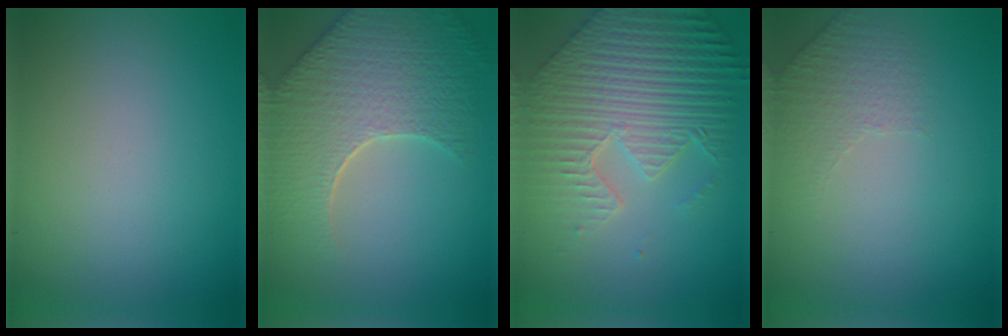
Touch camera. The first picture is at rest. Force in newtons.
{"total": 8.9, "press": 6.4, "slide": 6.2}
{"total": 9.3, "press": 6.5, "slide": 6.6}
{"total": 1.5, "press": 1.0, "slide": 1.1}